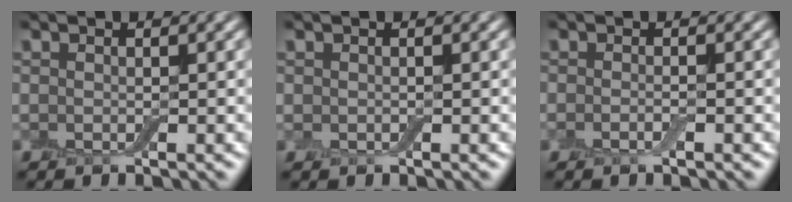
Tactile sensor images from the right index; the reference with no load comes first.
{"total": 0.0}
{"total": 0.7, "force": [-0.4, 0.1, 0.6], "torque": [-0.014, 0.001, -0.009]}